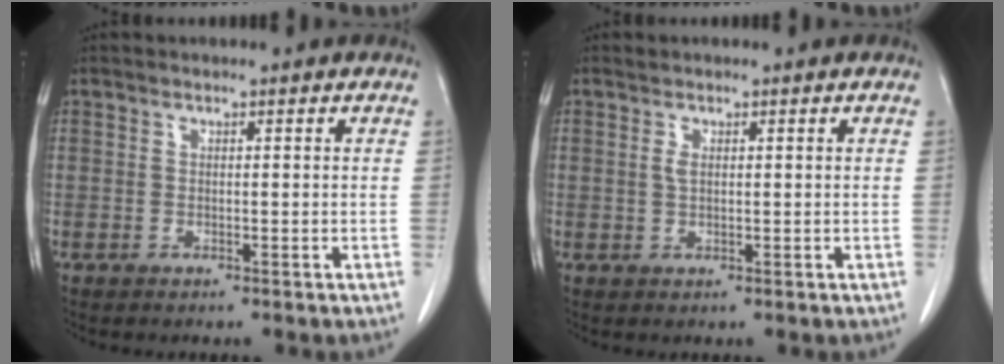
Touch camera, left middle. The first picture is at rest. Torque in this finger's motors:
{"motor_torque": [0.16, -0.06, -0.41, -0.11]}